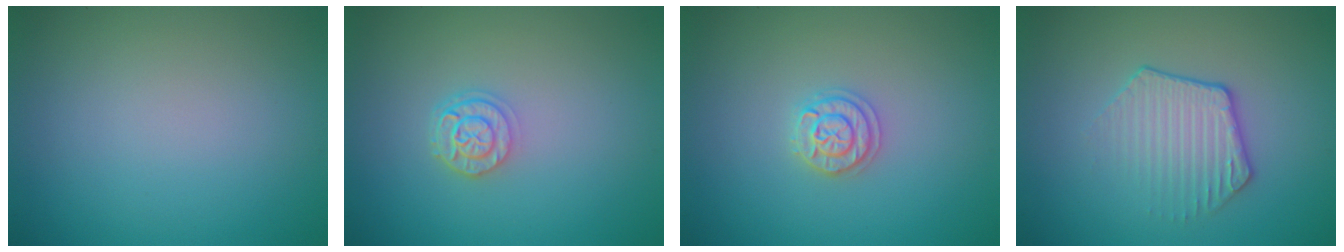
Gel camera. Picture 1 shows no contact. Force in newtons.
{"total": 2.4, "press": 1.9, "slide": 1.4}
{"total": 2.0, "press": 1.9, "slide": 0.3}
{"total": 2.7, "press": 2.2, "slide": 1.6}